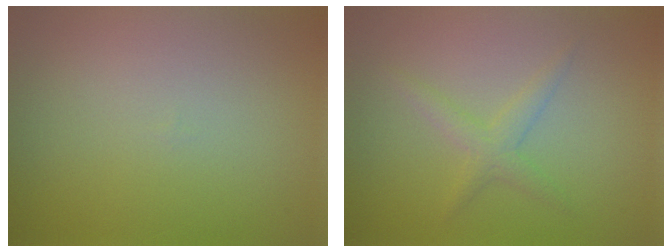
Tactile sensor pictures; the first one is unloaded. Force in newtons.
{"total": 1.8, "press": 1.8, "slide": 0.1}